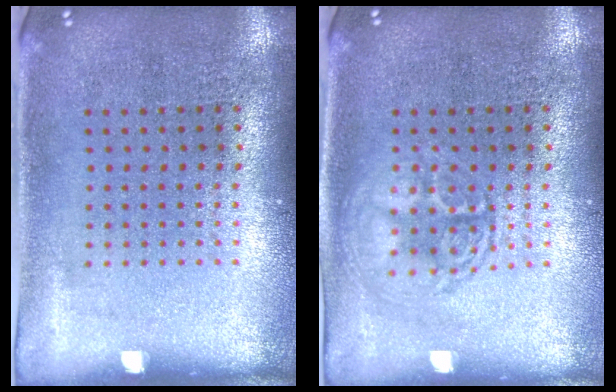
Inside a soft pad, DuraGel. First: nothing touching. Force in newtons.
{"total": 2.6, "press": 2.6, "slide": 0.4}